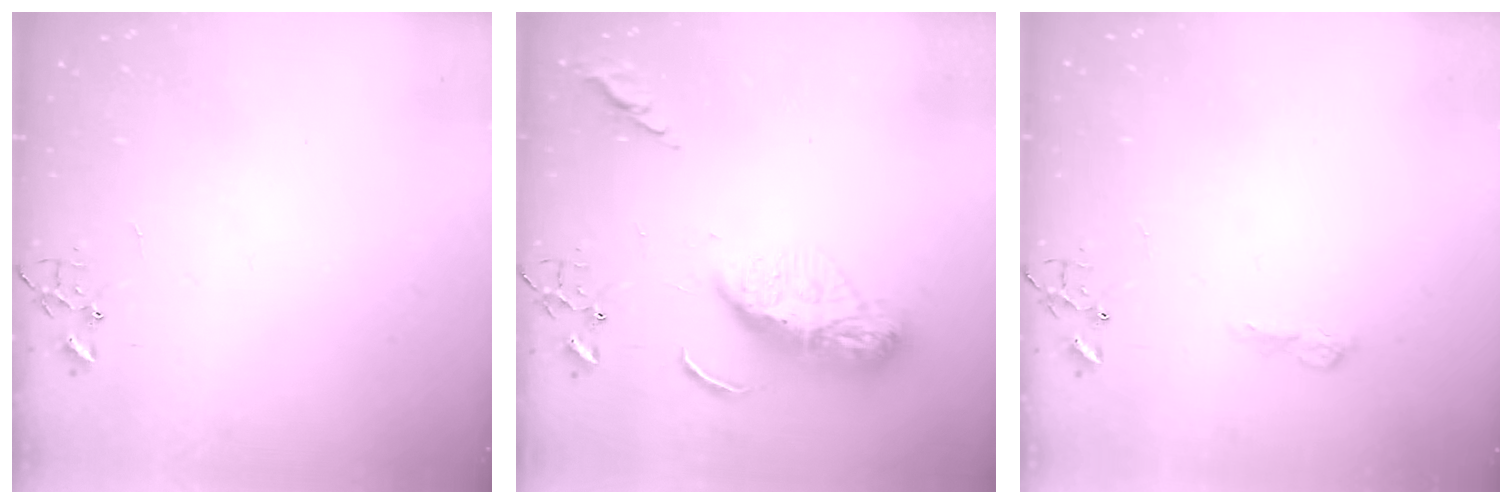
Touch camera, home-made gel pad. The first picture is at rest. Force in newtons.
{"total": 13.3, "press": 13.2, "slide": 1.3}
{"total": 7.9, "press": 7.9, "slide": 0.9}